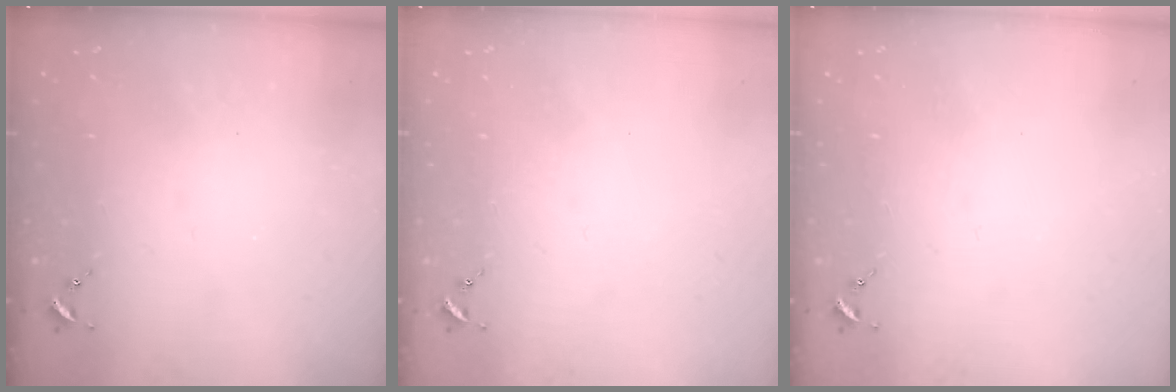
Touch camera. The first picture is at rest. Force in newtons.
{"total": 0.0}
{"total": 0.0}